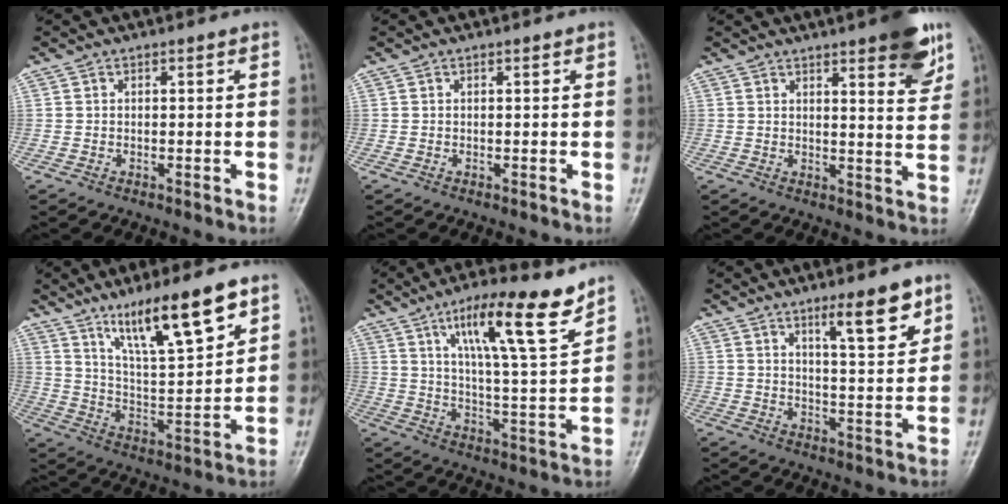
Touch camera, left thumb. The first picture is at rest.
{"total": 0.0}
{"total": 9.2, "force": [5.6, 2.0, 7.0], "torque": [-0.071, -0.030, 0.069]}
{"total": 15.8, "force": [9.8, 3.2, 11.9], "torque": [-0.188, -0.049, 0.181]}
{"total": 15.3, "force": [9.6, 2.4, 11.6], "torque": [-0.180, -0.050, 0.162]}
{"total": 9.0, "force": [5.6, 1.7, 6.8], "torque": [-0.092, -0.040, 0.089]}